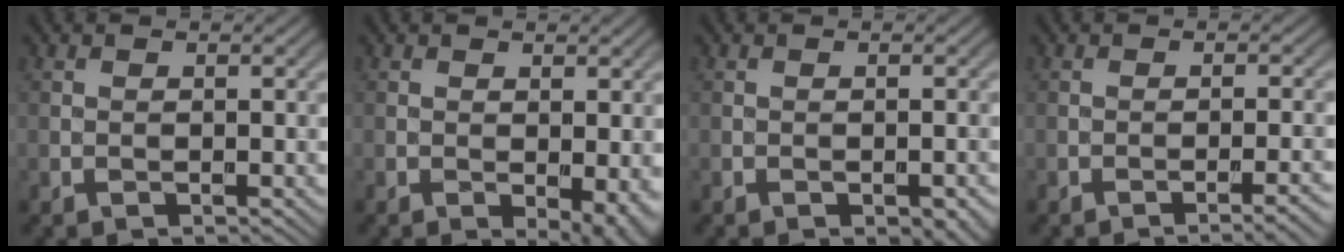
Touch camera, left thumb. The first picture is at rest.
{"total": 3.6, "force": [-0.7, 1.4, 3.3], "torque": [-0.042, -0.010, -0.006]}
{"total": 2.9, "force": [-1.6, 1.1, 2.1], "torque": [-0.026, -0.001, -0.016]}
{"total": 3.5, "force": [-1.9, 0.6, 2.9], "torque": [-0.037, 0.011, -0.032]}